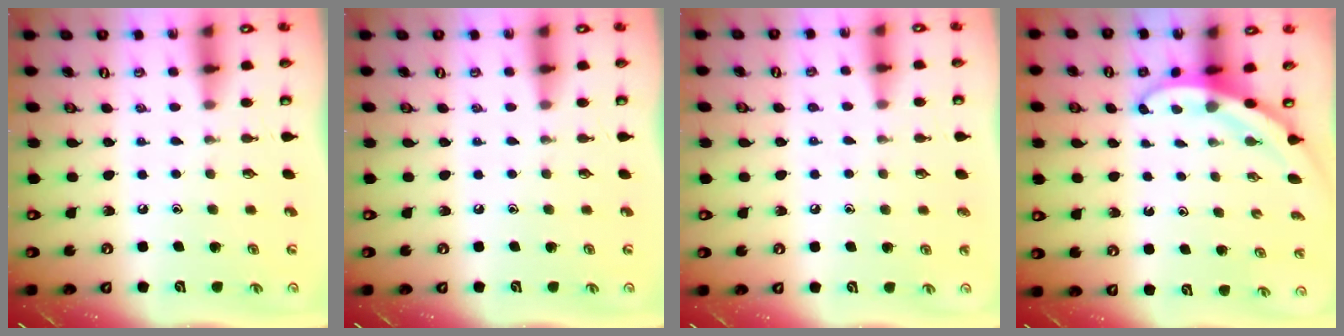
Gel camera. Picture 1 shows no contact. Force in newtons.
{"total": 0.0}
{"total": 3.8, "press": 3.8, "slide": 0.4}
{"total": 3.1, "press": 3.1, "slide": 0.2}